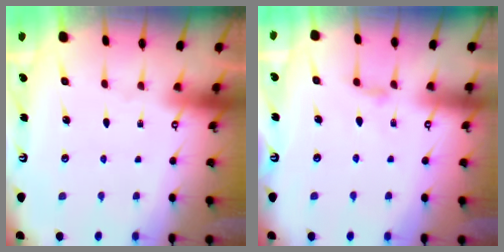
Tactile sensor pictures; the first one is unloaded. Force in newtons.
{"total": 2.4, "press": 2.4, "slide": 0.4}